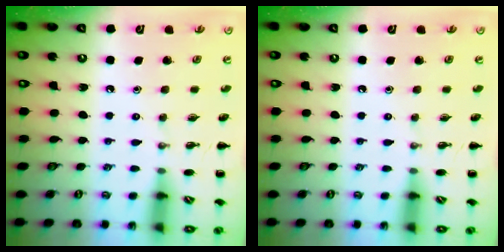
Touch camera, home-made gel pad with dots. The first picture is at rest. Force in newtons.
{"total": 0.0}